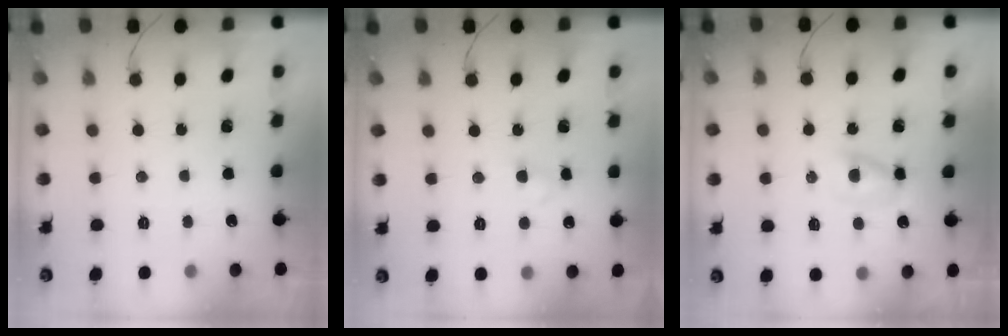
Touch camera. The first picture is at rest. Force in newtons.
{"total": 2.1, "press": 1.9, "slide": 0.9}
{"total": 2.3, "press": 2.2, "slide": 0.8}